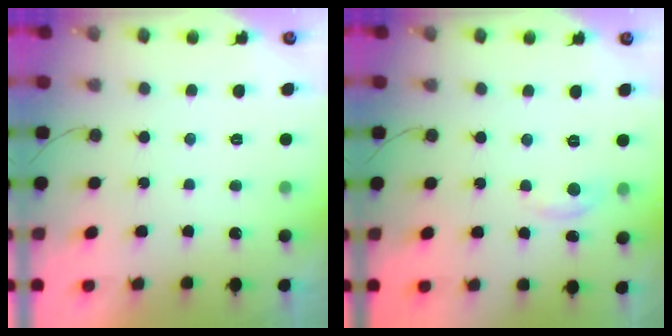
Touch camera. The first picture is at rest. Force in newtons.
{"total": 3.2, "press": 3.1, "slide": 0.4}